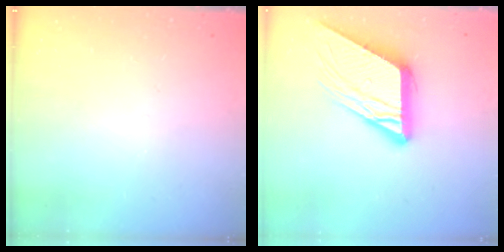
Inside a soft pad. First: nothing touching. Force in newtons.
{"total": 14.0, "press": 13.9, "slide": 1.4}